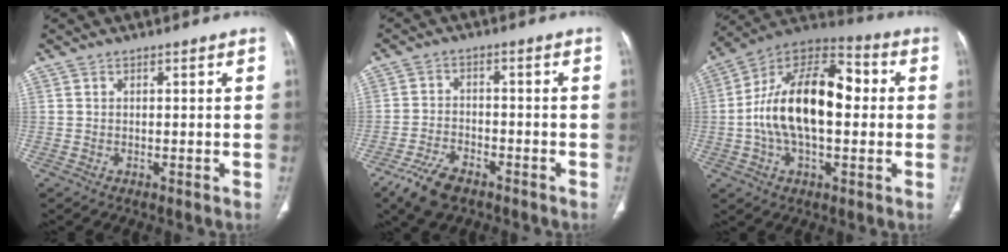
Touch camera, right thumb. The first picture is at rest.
{"total": 7.5, "force": [-5.1, 3.4, 4.2], "torque": [-0.086, 0.013, -0.094]}
{"total": 20.8, "force": [0.4, 11.1, 17.6], "torque": [-0.298, 0.037, 0.001]}